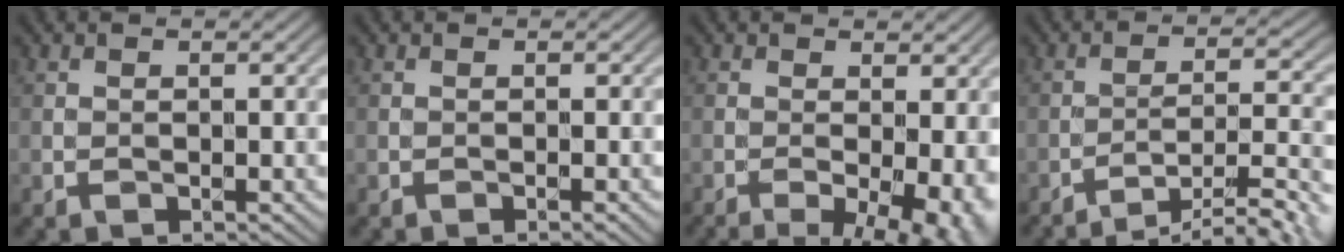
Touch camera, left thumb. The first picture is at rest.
{"total": 0.6, "force": [-0.3, -0.2, 0.5], "torque": [-0.012, -0.002, -0.006]}
{"total": 9.2, "force": [-2.8, 3.2, 8.2], "torque": [-0.117, -0.007, -0.033]}
{"total": 12.4, "force": [-10.1, 2.1, 6.9], "torque": [-0.109, 0.007, -0.133]}